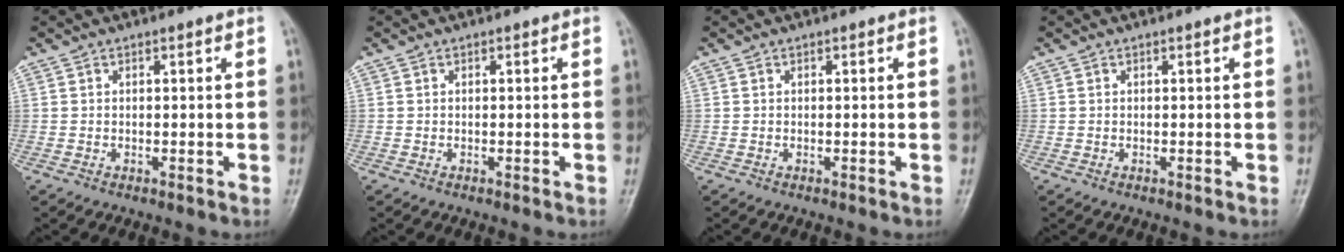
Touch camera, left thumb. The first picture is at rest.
{"total": 0.0}
{"total": 0.0}
{"total": 0.0}